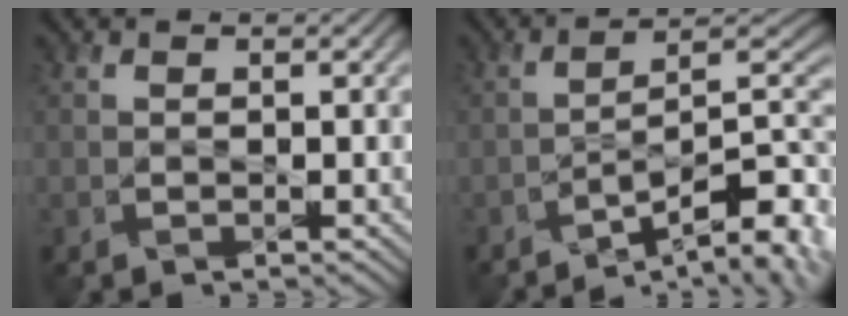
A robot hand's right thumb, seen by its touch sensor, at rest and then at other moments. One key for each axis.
{"total": 11.1, "fx": -6.6, "fy": 2.9, "fz": 8.5, "tx": -0.128, "ty": -0.001, "tz": -0.101}